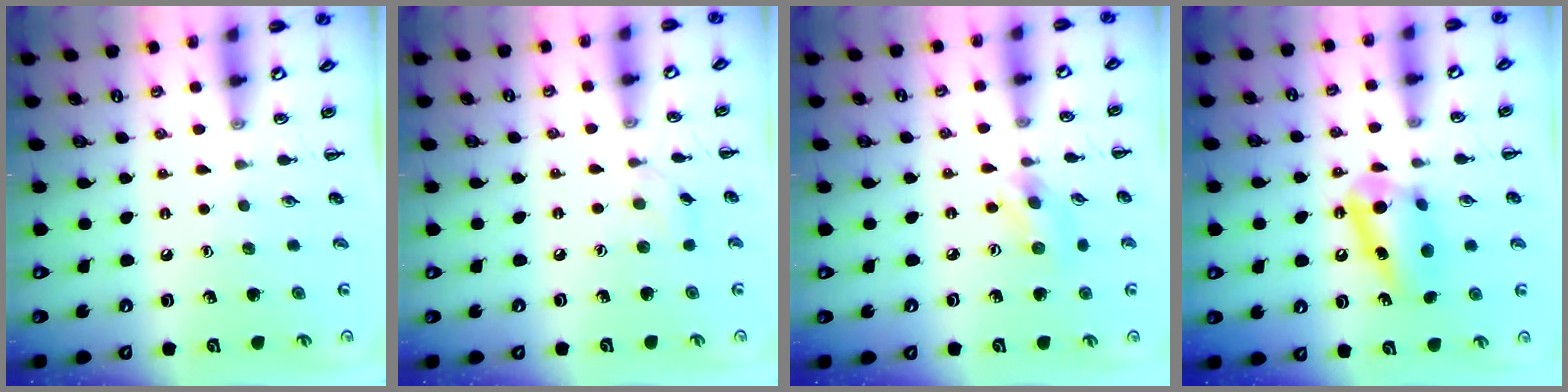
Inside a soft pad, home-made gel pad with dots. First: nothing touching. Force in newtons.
{"total": 3.7, "press": 3.5, "slide": 1.1}
{"total": 2.8, "press": 2.7, "slide": 0.6}
{"total": 10.7, "press": 10.6, "slide": 1.2}